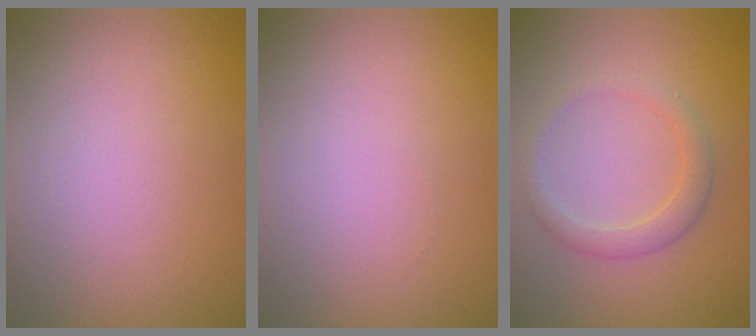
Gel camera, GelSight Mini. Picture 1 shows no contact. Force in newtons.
{"total": 0.0}
{"total": 2.2, "press": 2.2, "slide": 0.1}